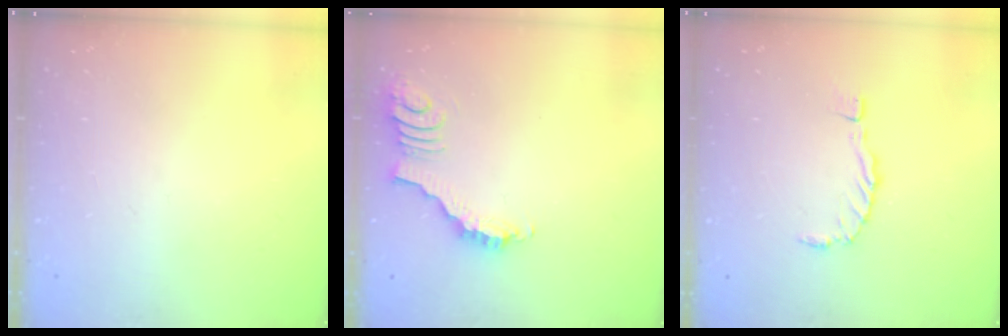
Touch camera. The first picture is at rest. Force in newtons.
{"total": 3.6, "press": 3.5, "slide": 0.6}
{"total": 0.0}